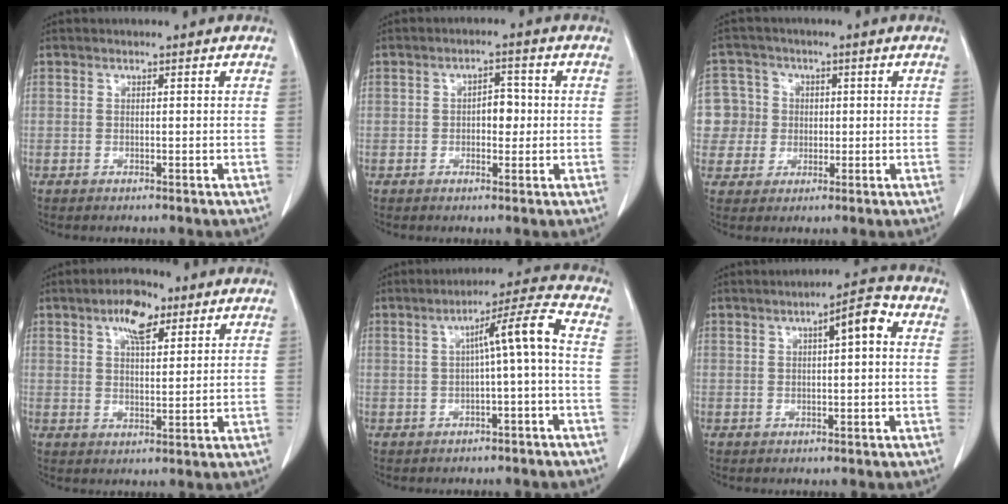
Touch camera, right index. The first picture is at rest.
{"total": 3.7, "force": [-0.2, 2.1, 3.1], "torque": [-0.048, 0.012, -0.002]}
{"total": 8.6, "force": [0.4, 8.5, 0.9], "torque": [-0.029, 0.037, 0.020]}
{"total": 7.1, "force": [3.9, 3.0, 5.1], "torque": [-0.093, 0.009, 0.067]}
{"total": 7.3, "force": [-0.4, 0.1, 7.3], "torque": [-0.113, 0.024, -0.005]}
{"total": 5.8, "force": [1.5, 1.5, 5.4], "torque": [-0.084, 0.024, 0.021]}